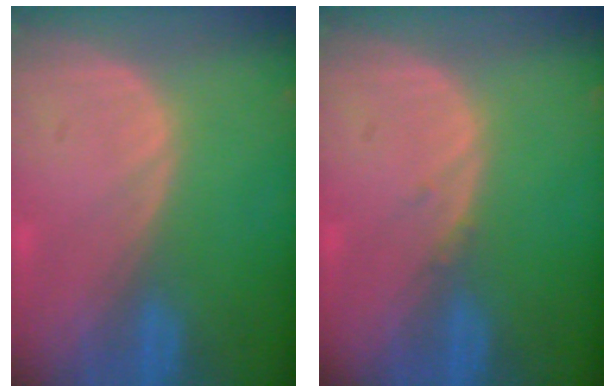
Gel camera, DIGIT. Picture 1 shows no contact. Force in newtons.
{"total": 0.6, "press": 0.5, "slide": 0.1}